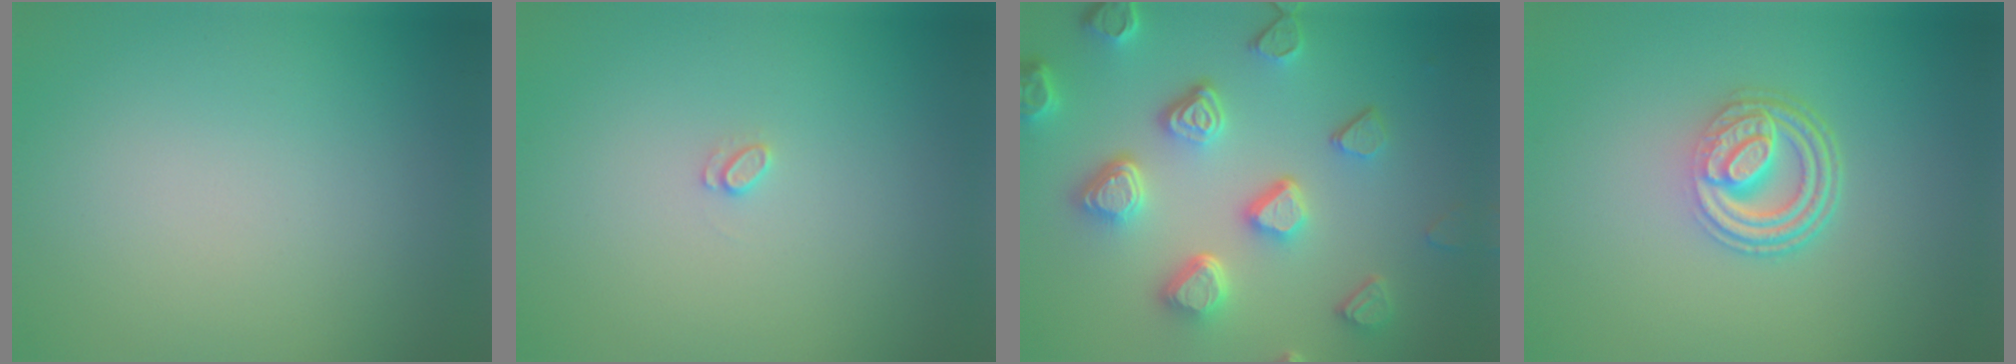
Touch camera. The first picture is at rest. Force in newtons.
{"total": 0.7, "press": 0.7, "slide": 0.1}
{"total": 6.7, "press": 5.3, "slide": 4.0}
{"total": 4.8, "press": 3.4, "slide": 3.4}